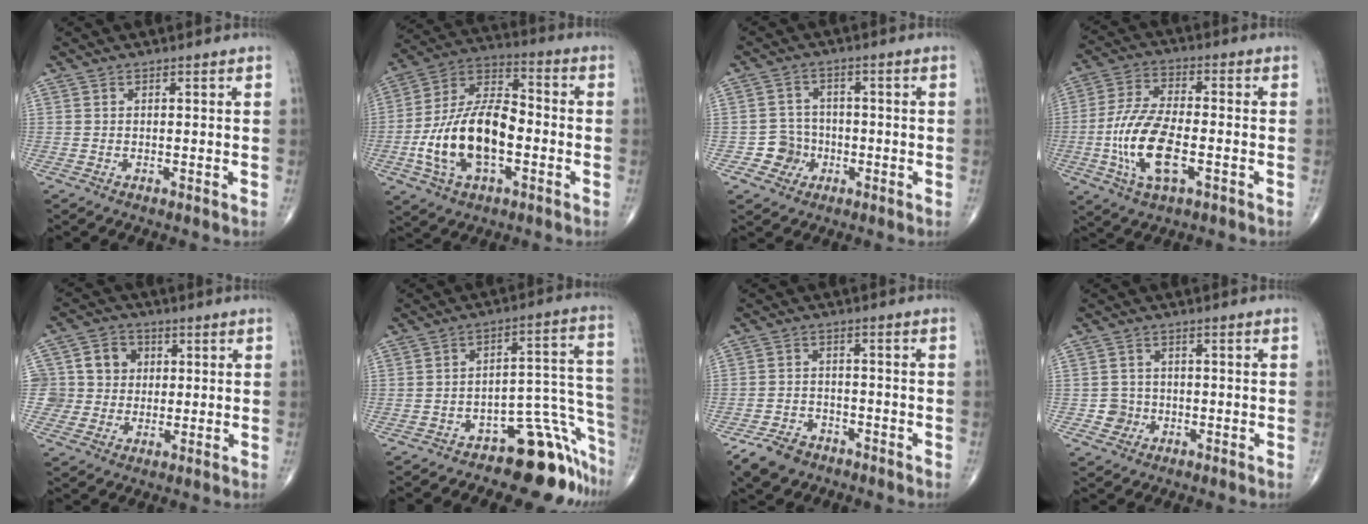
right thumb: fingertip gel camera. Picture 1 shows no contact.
{"total": 18.6, "force": [-4.0, 9.9, 15.2], "torque": [-0.281, 0.036, -0.073]}
{"total": 5.1, "force": [-1.8, 4.7, 0.6], "torque": [0.025, 0.016, -0.033]}
{"total": 13.7, "force": [-3.5, 6.0, 11.8], "torque": [-0.244, 0.013, -0.066]}
{"total": 9.2, "force": [1.4, 8.8, 2.4], "torque": [-0.003, 0.012, 0.022]}
{"total": 15.0, "force": [-11.1, 5.9, 8.2], "torque": [-0.027, 0.143, -0.157]}
{"total": 6.4, "force": [-4.5, 3.9, 2.2], "torque": [-0.035, 0.016, -0.081]}
{"total": 3.1, "force": [-0.9, 3.0, 0.2], "torque": [0.017, 0.010, -0.018]}